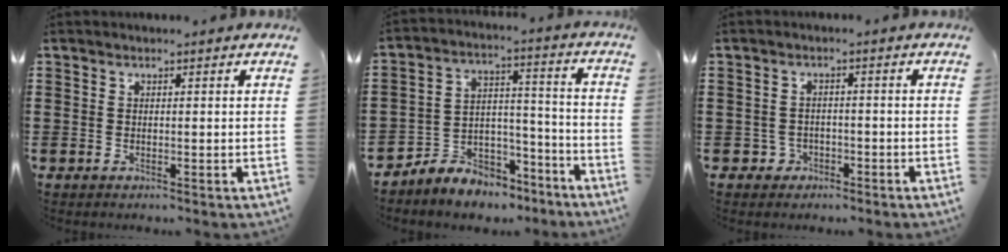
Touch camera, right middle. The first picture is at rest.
{"total": 6.1, "force": [-5.8, 2.0, -0.3], "torque": [-0.004, 0.012, -0.119]}
{"total": 2.3, "force": [-1.6, 1.6, 0.3], "torque": [-0.013, 0.002, -0.037]}